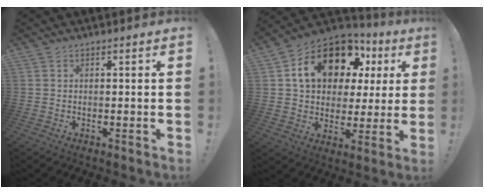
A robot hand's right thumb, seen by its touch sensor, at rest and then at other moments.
{"total": 18.5, "force": [8.7, 12.0, 11.1], "torque": [-0.183, -0.032, 0.165]}